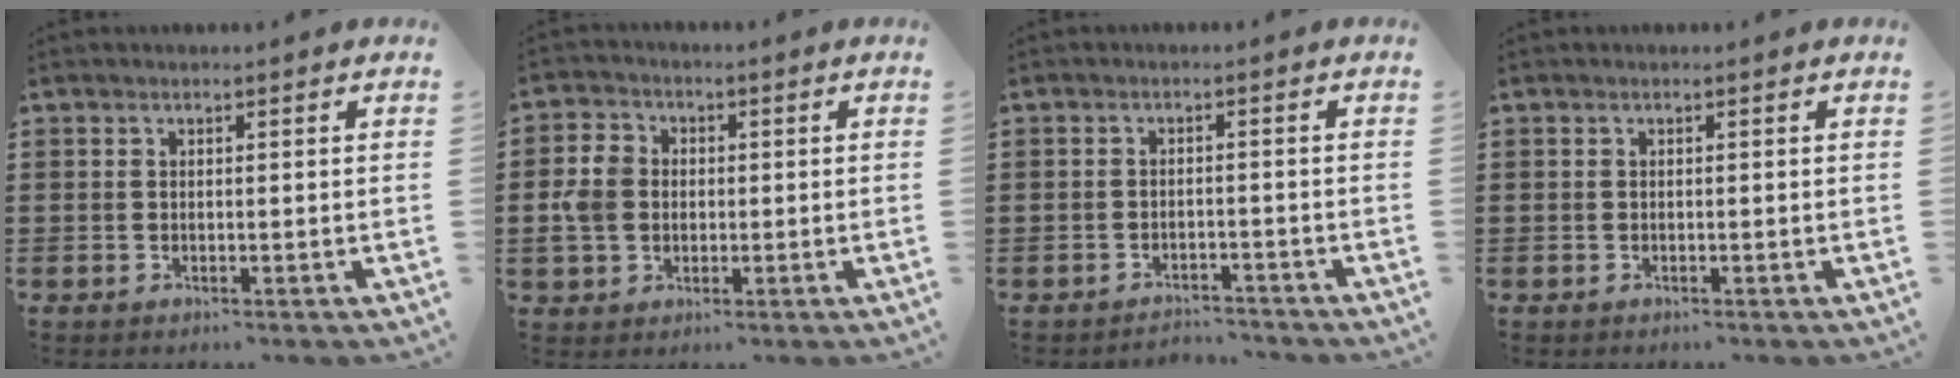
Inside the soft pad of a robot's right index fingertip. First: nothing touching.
{"total": 5.6, "force": [-0.3, 4.6, 3.2], "torque": [-0.090, 0.007, -0.011]}
{"total": 2.5, "force": [-2.4, 0.3, -0.2], "torque": [-0.003, 0.001, -0.055]}
{"total": 0.0}